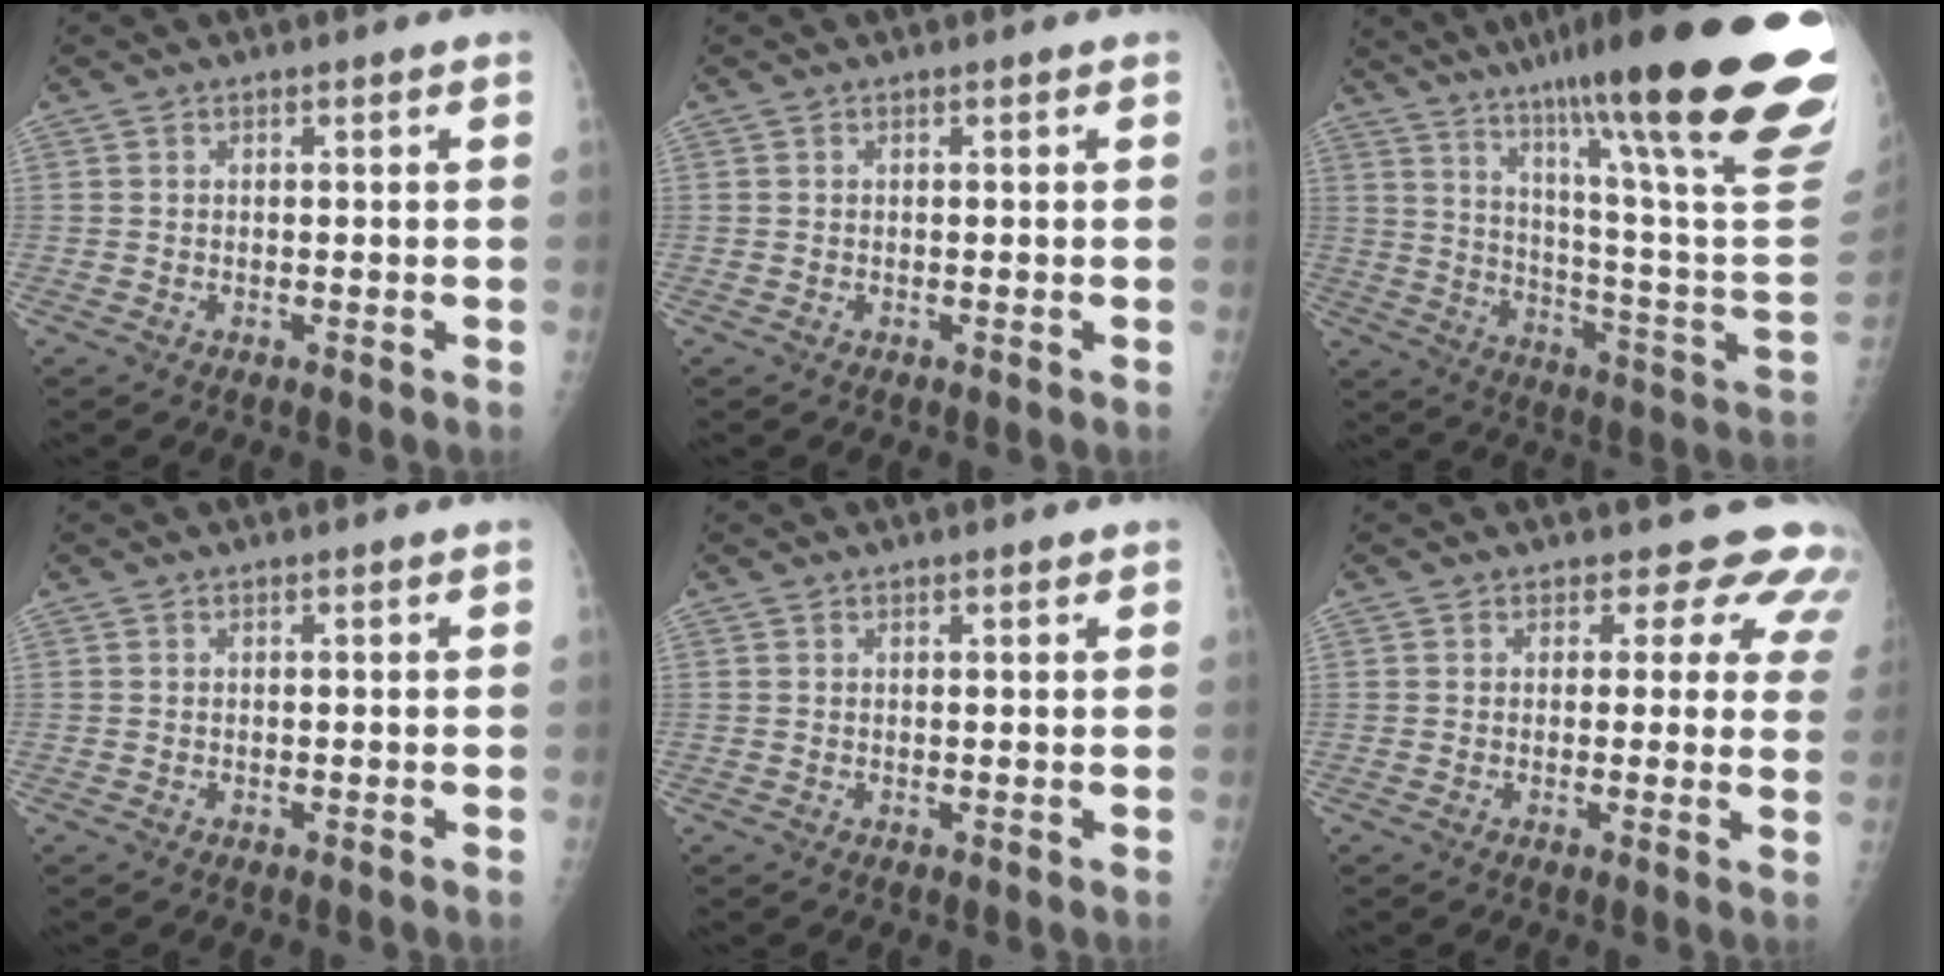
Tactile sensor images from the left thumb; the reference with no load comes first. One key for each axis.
{"total": 0.0}
{"total": 35.0, "fx": 22.3, "fy": 4.0, "fz": 26.7, "tx": -0.296, "ty": -0.084, "tz": 0.327}
{"total": 0.0}
{"total": 1.0, "fx": 0.7, "fy": 0.4, "fz": 0.6, "tx": -0.005, "ty": -0.002, "tz": 0.008}
{"total": 8.4, "fx": 6.9, "fy": 4.4, "fz": 1.8, "tx": 0.031, "ty": -0.029, "tz": 0.052}